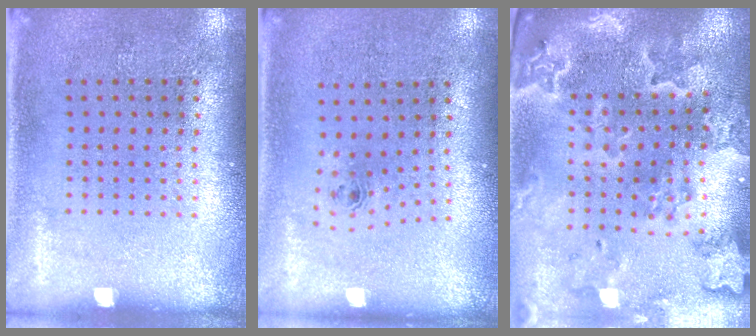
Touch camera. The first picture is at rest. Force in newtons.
{"total": 0.8, "press": 0.4, "slide": 0.7}
{"total": 3.2, "press": 3.0, "slide": 1.3}